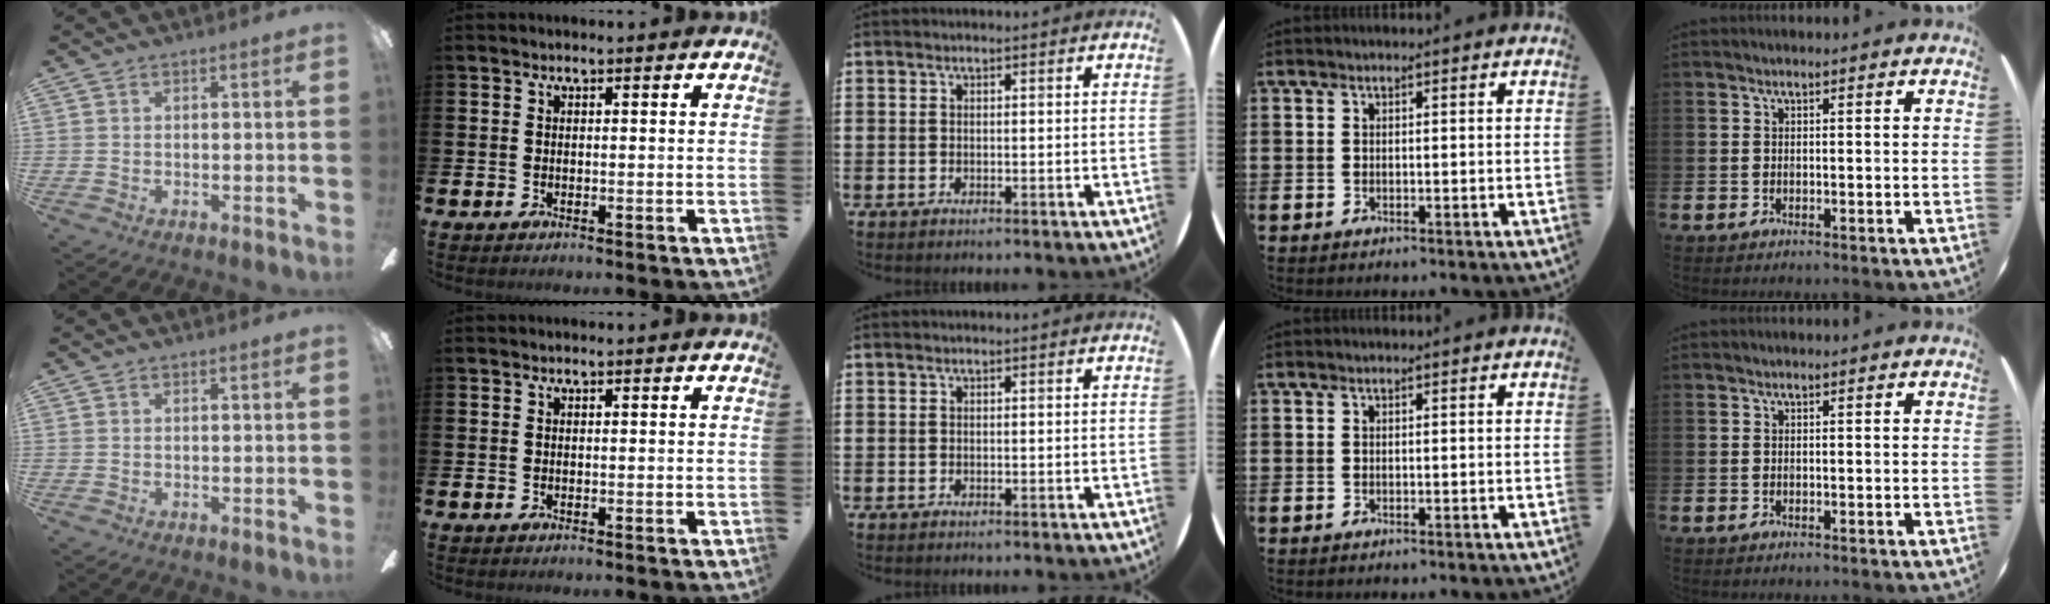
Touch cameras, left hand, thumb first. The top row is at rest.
{}